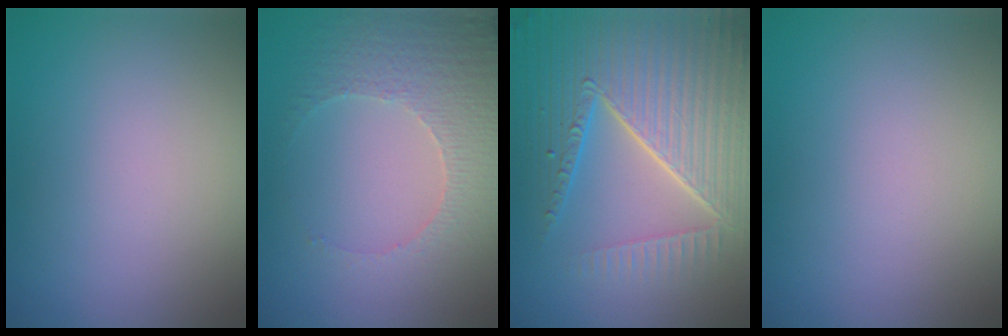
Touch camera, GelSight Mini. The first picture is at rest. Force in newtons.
{"total": 4.7, "press": 3.5, "slide": 3.1}
{"total": 8.6, "press": 6.0, "slide": 6.2}
{"total": 0.0}